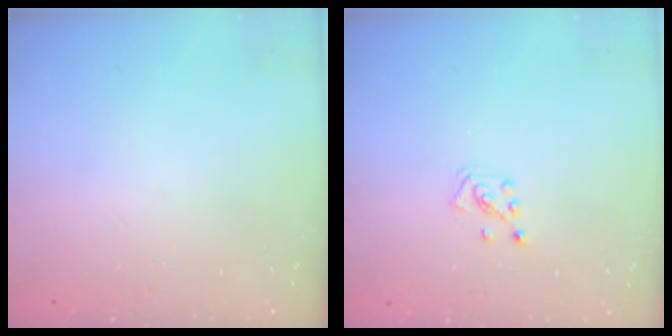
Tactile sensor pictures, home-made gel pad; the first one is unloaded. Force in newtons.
{"total": 2.6, "press": 2.6, "slide": 0.5}